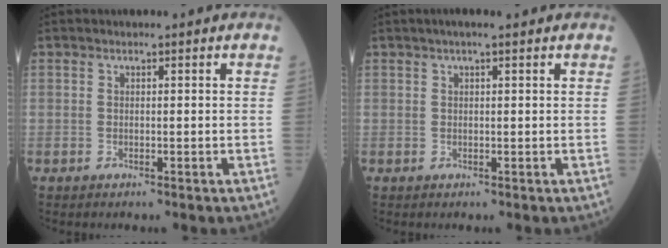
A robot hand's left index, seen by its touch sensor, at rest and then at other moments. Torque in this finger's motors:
{"motor_torque": [0.16, -0.18, 0.06, 0.00]}